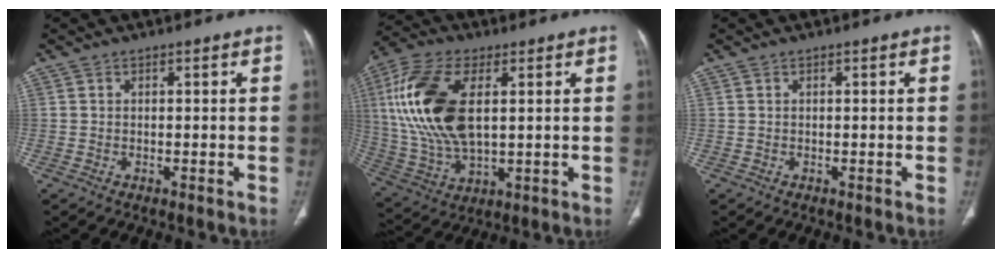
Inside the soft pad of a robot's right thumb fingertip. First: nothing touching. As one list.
[{"total": 19.3, "force": [3.7, 9.9, 16.2], "torque": [-0.348, -0.005, 0.074]}, {"total": 0.0}]